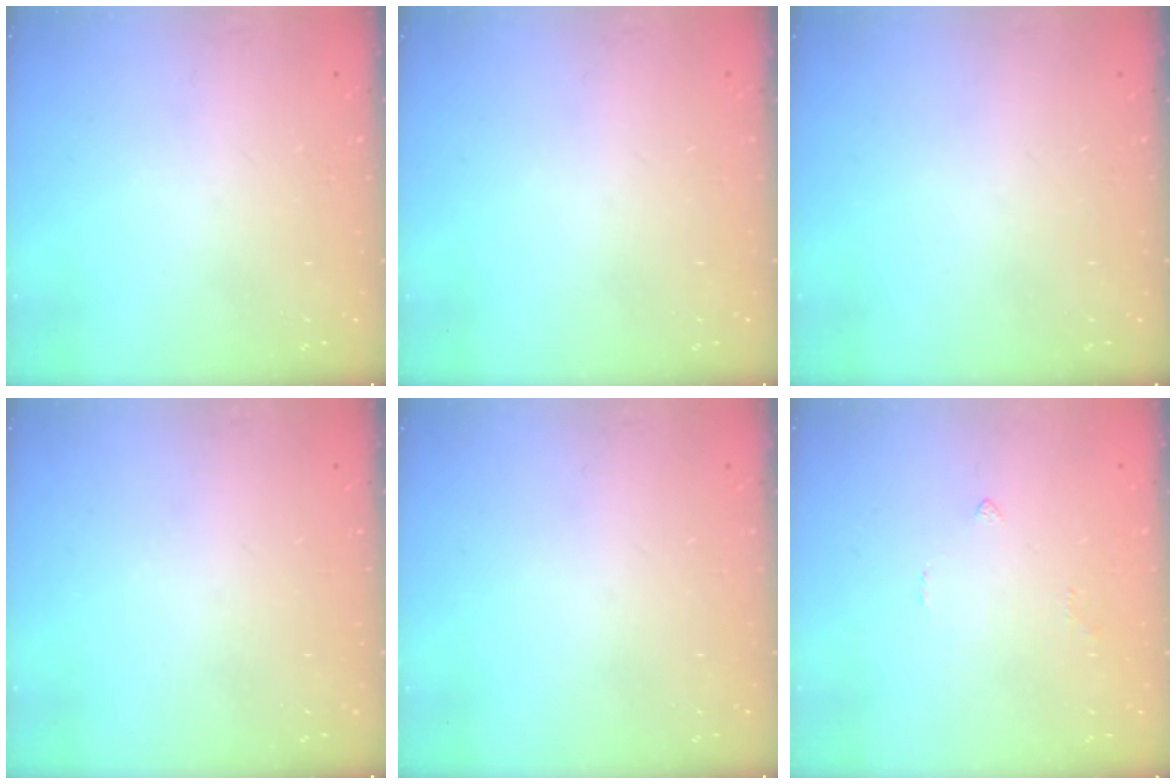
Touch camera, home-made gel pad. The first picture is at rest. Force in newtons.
{"total": 0.0}
{"total": 0.0}
{"total": 0.0}
{"total": 0.0}
{"total": 1.6, "press": 1.5, "slide": 0.6}